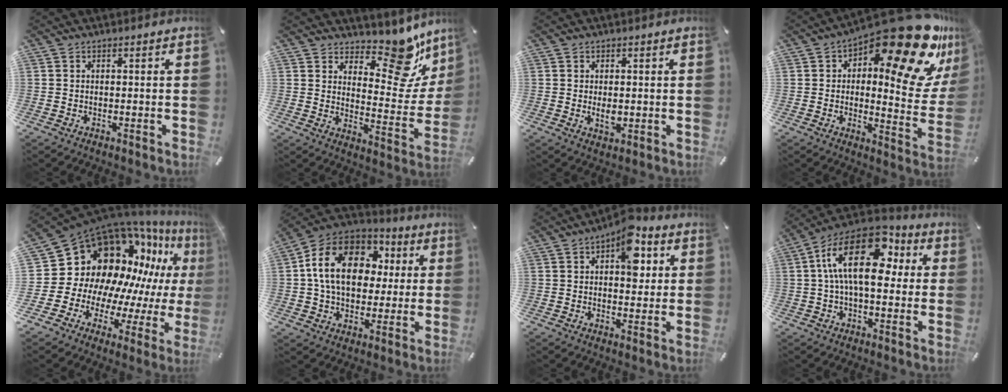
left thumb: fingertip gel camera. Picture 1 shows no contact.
{"total": 14.6, "force": [11.1, 6.6, 6.9], "torque": [-0.075, -0.110, 0.187]}
{"total": 3.3, "force": [0.0, 2.1, 2.5], "torque": [-0.039, -0.006, -0.003]}
{"total": 25.1, "force": [15.7, 8.7, 17.6], "torque": [-0.220, -0.128, 0.254]}
{"total": 20.5, "force": [9.0, 15.7, 9.7], "torque": [-0.143, -0.124, 0.202]}
{"total": 17.1, "force": [3.0, 13.2, 10.5], "torque": [-0.206, 0.006, 0.054]}
{"total": 10.2, "force": [3.4, 5.7, 7.7], "torque": [-0.087, -0.014, 0.052]}
{"total": 17.9, "force": [4.0, 9.6, 14.6], "torque": [-0.275, -0.020, 0.065]}